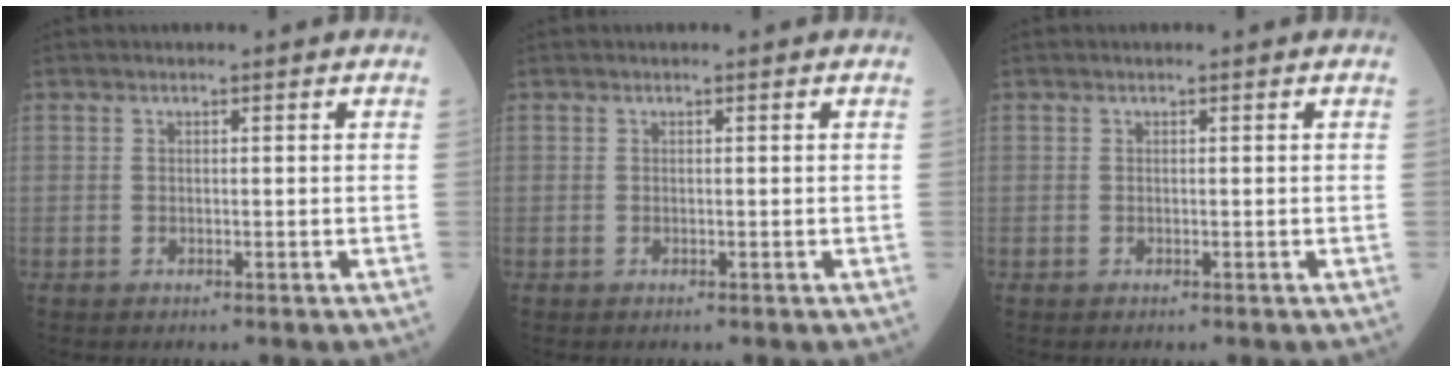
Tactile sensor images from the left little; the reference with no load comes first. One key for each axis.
{"total": 0.0}
{"total": 0.0}